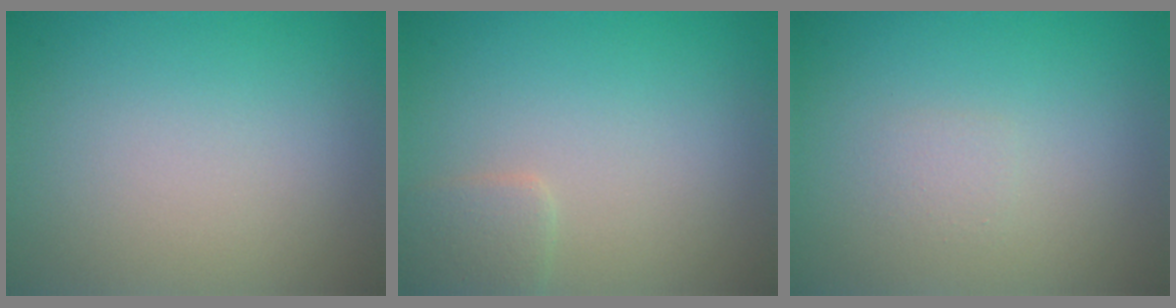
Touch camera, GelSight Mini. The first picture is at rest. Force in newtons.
{"total": 1.6, "press": 1.6, "slide": 0.1}
{"total": 0.8, "press": 0.8, "slide": 0.1}